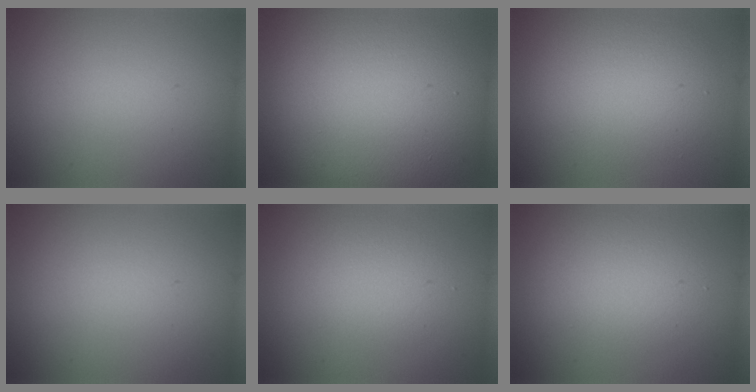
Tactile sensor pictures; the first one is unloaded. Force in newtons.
{"total": 18.6, "press": 18.6, "slide": 0.9}
{"total": 4.7, "press": 4.7, "slide": 0.2}
{"total": 0.0}
{"total": 2.5, "press": 2.5, "slide": 0.2}
{"total": 3.2, "press": 3.2, "slide": 0.2}